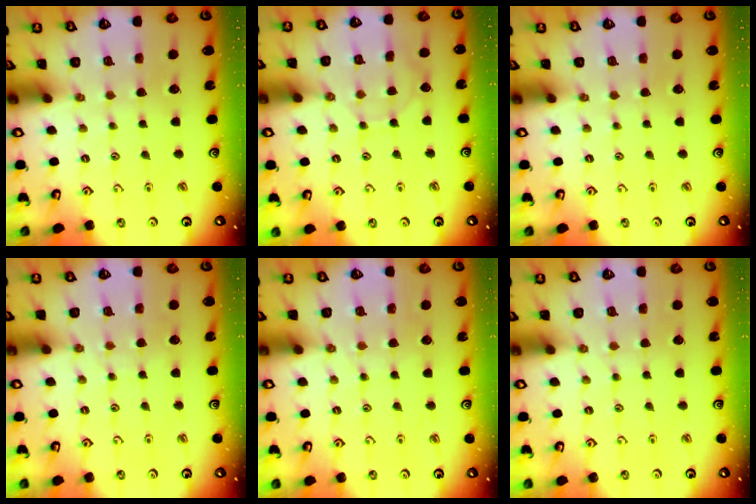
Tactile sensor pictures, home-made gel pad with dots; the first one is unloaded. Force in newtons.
{"total": 4.3, "press": 4.3, "slide": 0.1}
{"total": 0.0}
{"total": 3.8, "press": 3.8, "slide": 0.5}
{"total": 4.3, "press": 4.3, "slide": 0.5}
{"total": 2.7, "press": 2.7, "slide": 0.5}